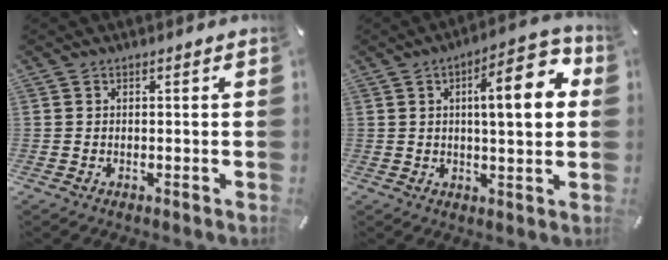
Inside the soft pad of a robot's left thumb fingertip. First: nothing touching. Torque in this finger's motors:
{"motor_torque": [0.55, 0.67, 1.54, -0.79, 0.17]}